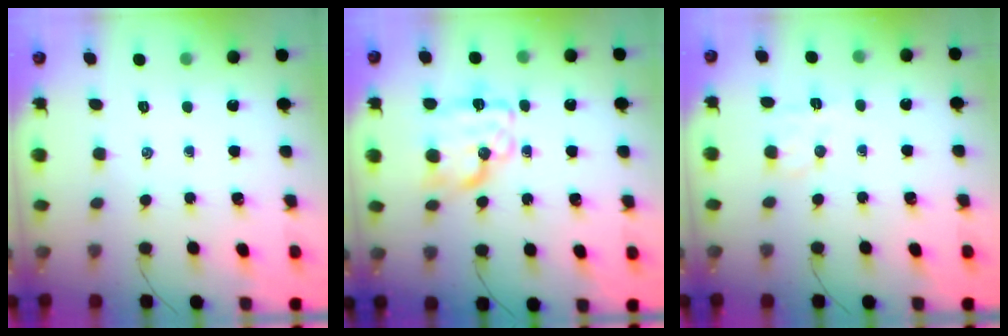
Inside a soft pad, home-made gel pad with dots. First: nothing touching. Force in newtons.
{"total": 14.2, "press": 14.2, "slide": 0.4}
{"total": 6.7, "press": 6.6, "slide": 1.5}